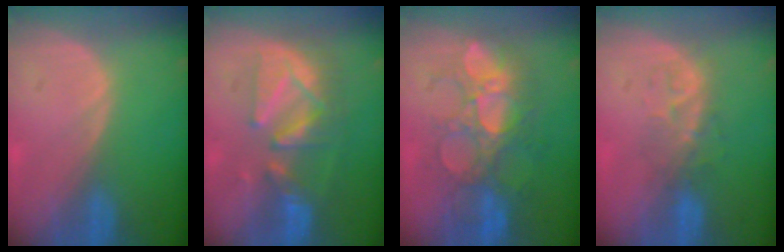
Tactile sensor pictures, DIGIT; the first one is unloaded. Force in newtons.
{"total": 8.6, "press": 8.5, "slide": 1.5}
{"total": 9.8, "press": 9.2, "slide": 3.4}
{"total": 4.1, "press": 4.0, "slide": 1.2}